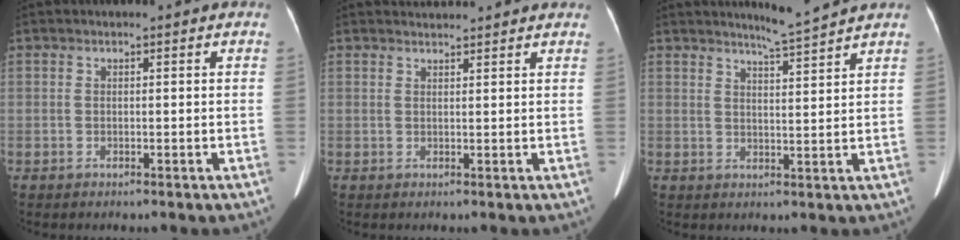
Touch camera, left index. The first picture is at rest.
{"total": 2.9, "force": [2.9, 0.3, 0.0], "torque": [-0.008, 0.021, 0.038]}
{"total": 4.0, "force": [3.7, -1.3, 0.7], "torque": [-0.021, -0.013, 0.066]}